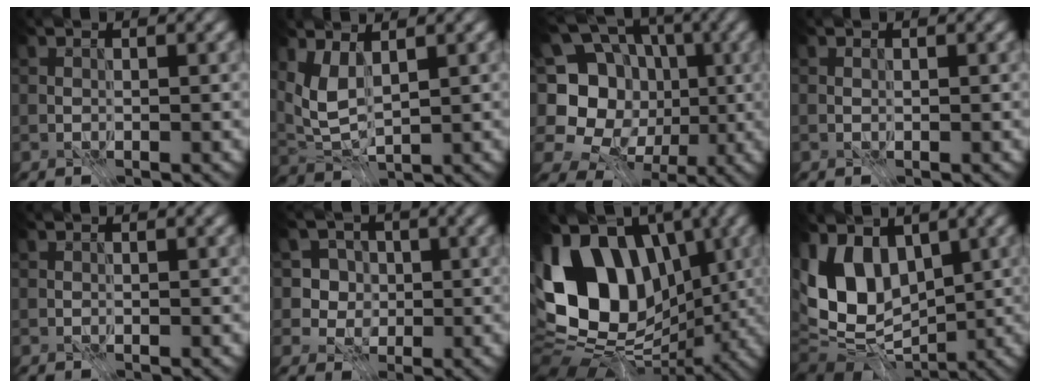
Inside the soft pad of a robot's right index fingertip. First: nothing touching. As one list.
[{"total": 3.2, "force": [1.0, 1.4, 2.7], "torque": [-0.065, -0.007, 0.023]}, {"total": 15.0, "force": [-3.3, 13.3, 6.2], "torque": [-0.152, 0.031, -0.077]}, {"total": 0.0}, {"total": 0.0}, {"total": 3.6, "force": [-0.1, 3.3, 1.5], "torque": [-0.017, -0.004, -0.013]}, {"total": 16.4, "force": [0.0, 11.6, 11.5], "torque": [-0.197, 0.006, 0.009]}, {"total": 11.2, "force": [0.2, 7.7, 8.1], "torque": [-0.135, -0.003, 0.004]}]